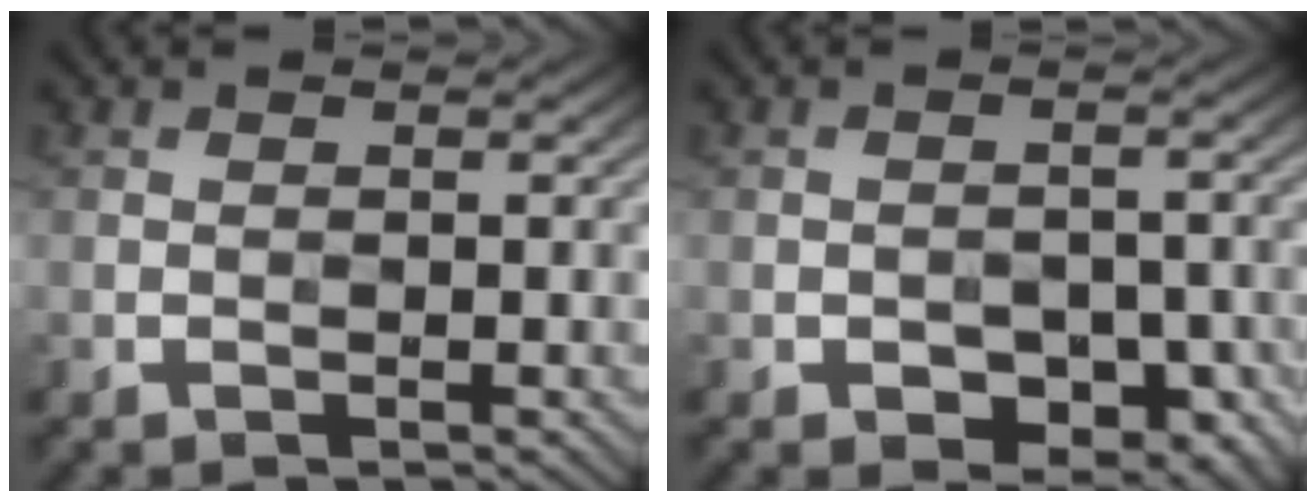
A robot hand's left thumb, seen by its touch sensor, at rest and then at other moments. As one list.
[{"total": 4.3, "force": [-2.5, 2.8, 2.0], "torque": [-0.025, -0.001, -0.036]}]